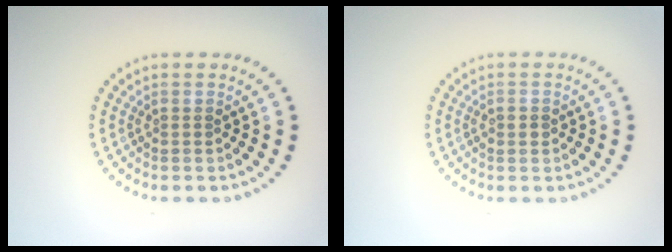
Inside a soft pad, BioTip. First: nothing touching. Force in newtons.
{"total": 1.3, "press": 1.3, "slide": 0.2}